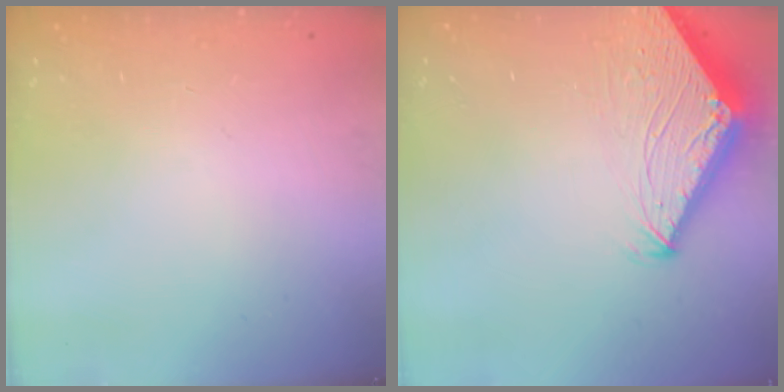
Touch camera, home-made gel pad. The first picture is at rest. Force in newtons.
{"total": 4.7, "press": 4.7, "slide": 0.1}